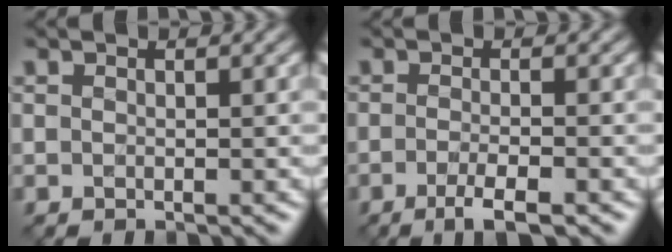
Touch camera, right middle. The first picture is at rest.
{"total": 3.0, "force": [-1.6, 0.6, 2.4], "torque": [-0.041, -0.001, -0.036]}